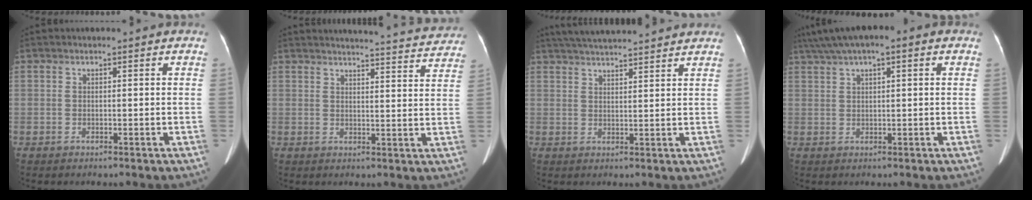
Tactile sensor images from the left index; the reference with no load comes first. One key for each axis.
{"total": 19.1, "fx": 18.4, "fy": 1.8, "fz": 4.6, "tx": -0.053, "ty": -0.032, "tz": 0.209}
{"total": 13.9, "fx": 12.7, "fy": 1.1, "fz": 5.6, "tx": -0.100, "ty": 0.039, "tz": 0.187}
{"total": 8.7, "fx": 5.2, "fy": 2.2, "fz": 6.6, "tx": -0.118, "ty": 0.043, "tz": 0.085}